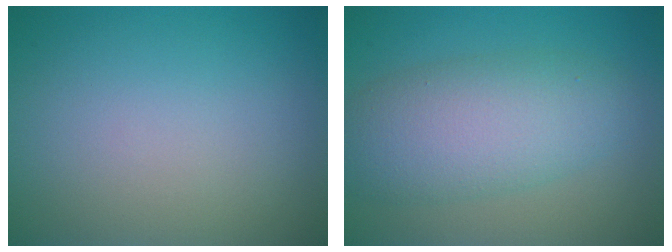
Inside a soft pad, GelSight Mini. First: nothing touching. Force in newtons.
{"total": 6.7, "press": 6.7, "slide": 0.1}